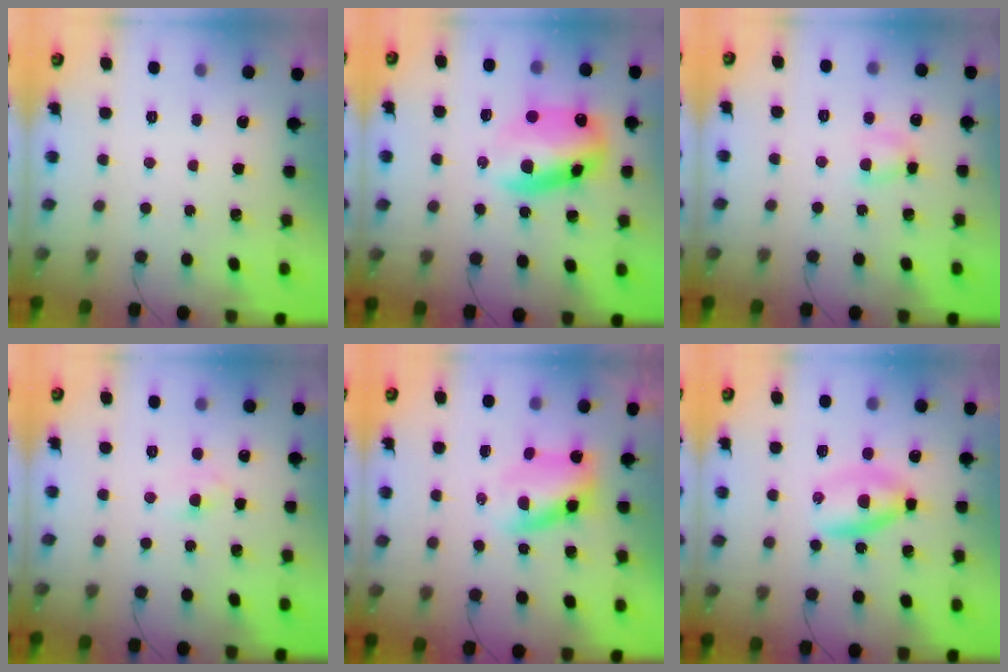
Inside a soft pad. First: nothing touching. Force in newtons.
{"total": 13.3, "press": 13.0, "slide": 2.9}
{"total": 4.5, "press": 4.4, "slide": 1.0}
{"total": 2.4, "press": 2.1, "slide": 1.0}
{"total": 4.2, "press": 4.1, "slide": 0.8}
{"total": 4.6, "press": 4.5, "slide": 0.9}